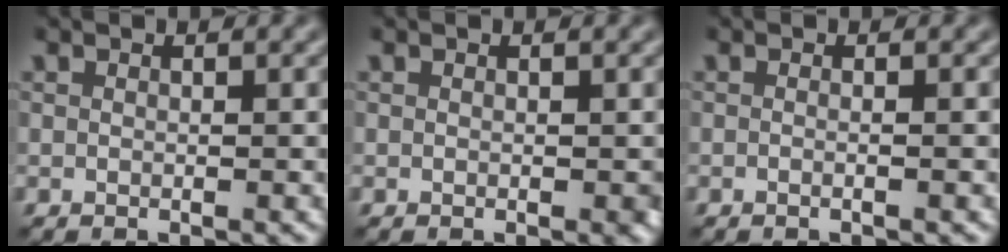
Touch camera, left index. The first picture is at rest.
{"total": 0.7, "force": [-0.1, 0.5, 0.4], "torque": [-0.005, 0.001, 0.003]}
{"total": 1.2, "force": [-0.4, 0.5, 1.0], "torque": [0.006, 0.000, -0.027]}